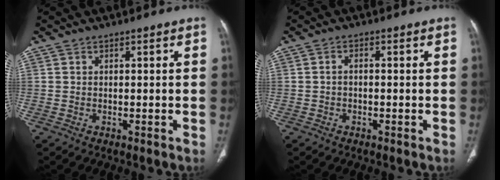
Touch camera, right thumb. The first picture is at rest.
{"total": 1.3, "force": [-0.3, 0.8, 0.9], "torque": [-0.015, 0.006, -0.008]}